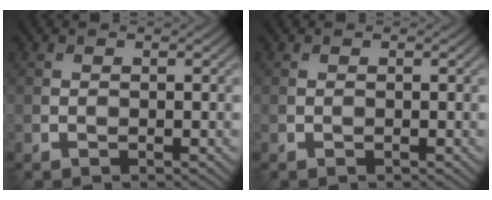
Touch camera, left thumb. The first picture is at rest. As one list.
[{"total": 0.0}]